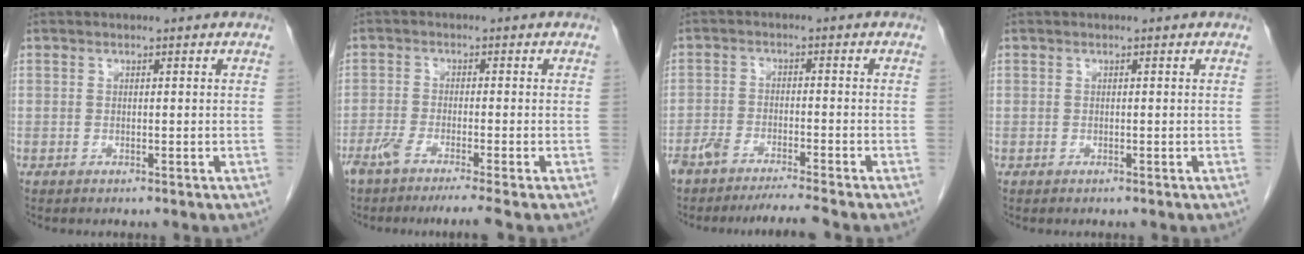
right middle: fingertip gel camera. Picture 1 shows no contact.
{"total": 7.0, "force": [-5.4, -0.7, 4.4], "torque": [-0.067, -0.015, -0.089]}
{"total": 6.5, "force": [-5.7, -0.6, 3.0], "torque": [-0.043, -0.011, -0.096]}
{"total": 0.0}